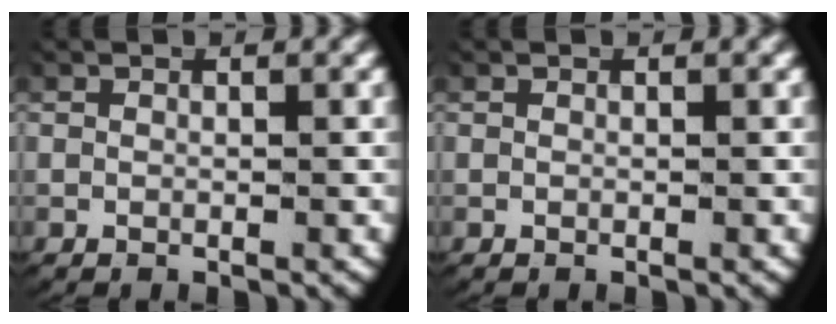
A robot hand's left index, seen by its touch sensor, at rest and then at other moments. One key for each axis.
{"total": 0.0}